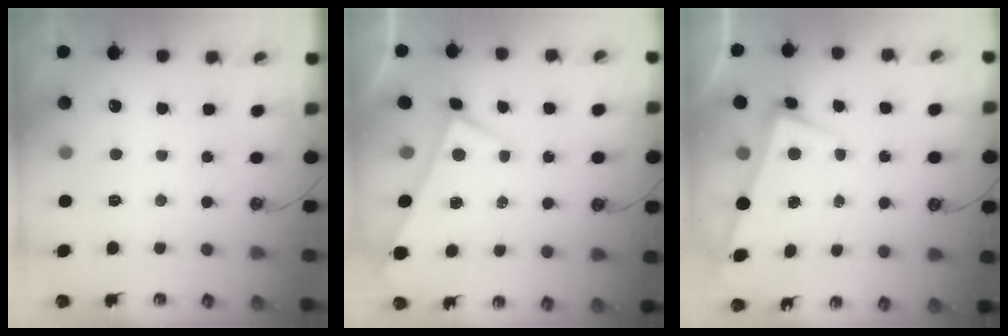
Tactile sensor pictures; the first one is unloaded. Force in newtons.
{"total": 0.0}
{"total": 3.3, "press": 3.2, "slide": 1.1}